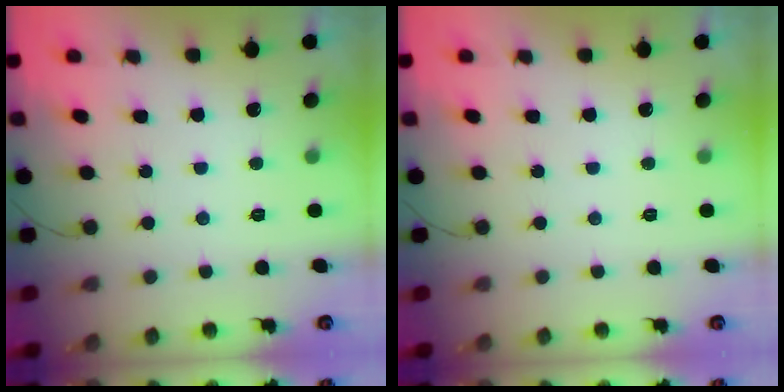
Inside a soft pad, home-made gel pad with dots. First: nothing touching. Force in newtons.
{"total": 0.0}